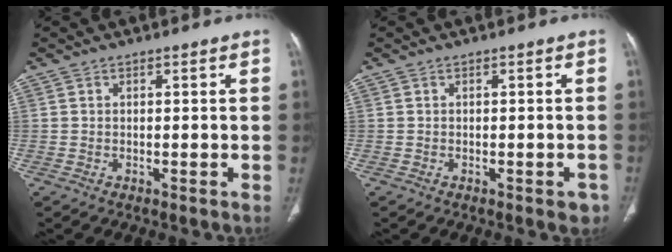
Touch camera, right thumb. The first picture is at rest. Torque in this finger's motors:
{"motor_torque": [0.55, 0.33, 0.55, -0.72, 0.09]}